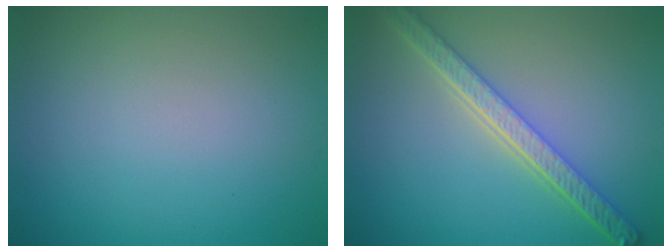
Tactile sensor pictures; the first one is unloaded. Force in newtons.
{"total": 5.3, "press": 4.1, "slide": 3.3}